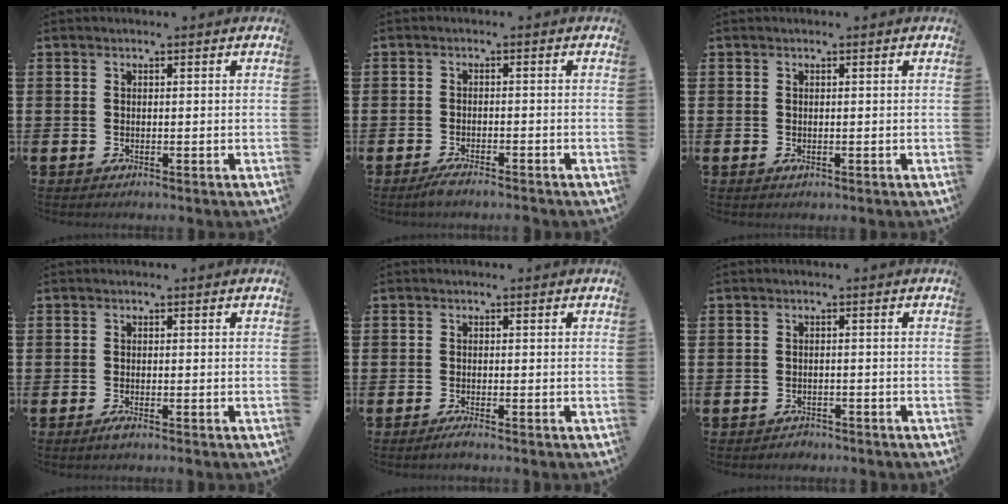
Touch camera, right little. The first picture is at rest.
{"total": 1.8, "force": [-1.5, 0.1, 0.9], "torque": [-0.016, 0.004, -0.030]}
{"total": 0.5, "force": [0.0, 0.3, 0.4], "torque": [-0.008, 0.001, -0.002]}
{"total": 1.0, "force": [-0.4, 0.1, 0.9], "torque": [-0.007, -0.004, -0.010]}
{"total": 1.0, "force": [-0.6, 0.0, 0.8], "torque": [-0.012, -0.002, -0.012]}
{"total": 1.0, "force": [-1.0, 0.2, -0.1], "torque": [-0.002, 0.003, -0.022]}